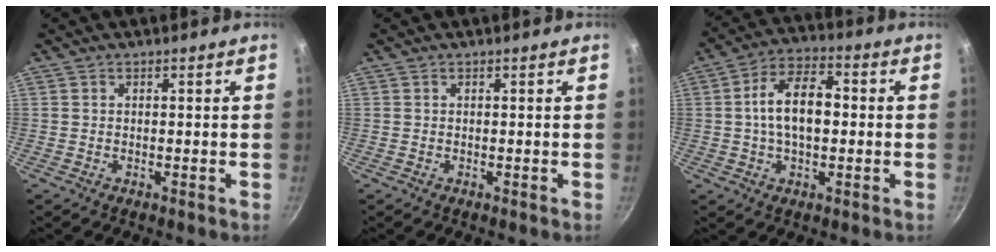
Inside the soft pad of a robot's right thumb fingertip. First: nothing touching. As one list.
[{"total": 0.0}, {"total": 11.6, "force": [0.4, 6.6, 9.5], "torque": [-0.141, 0.032, -0.003]}]